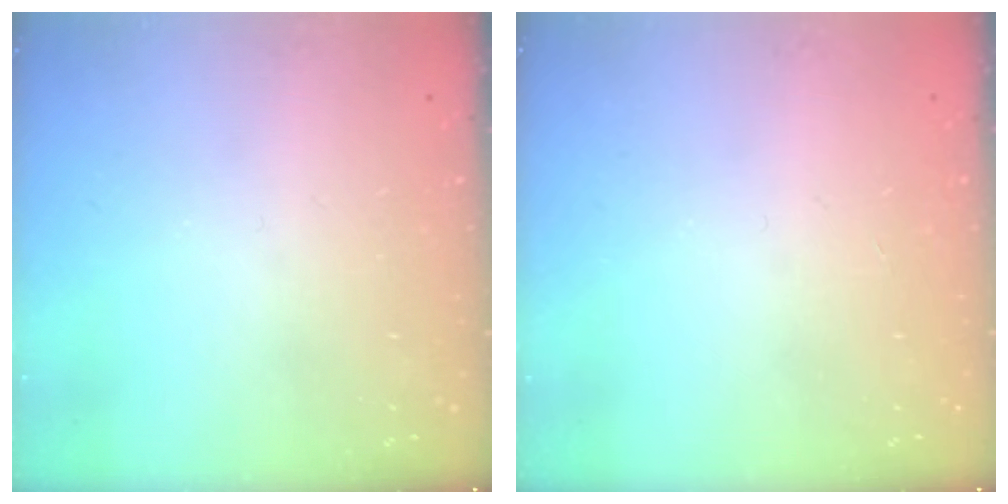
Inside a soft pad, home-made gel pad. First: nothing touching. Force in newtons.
{"total": 0.0}